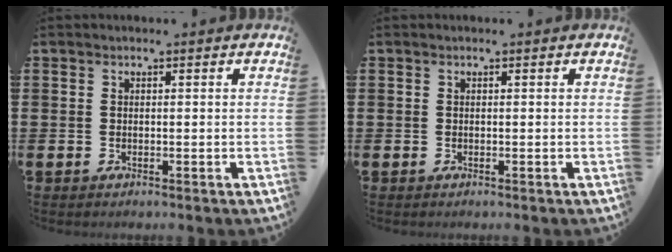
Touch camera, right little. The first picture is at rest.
{"total": 0.0}